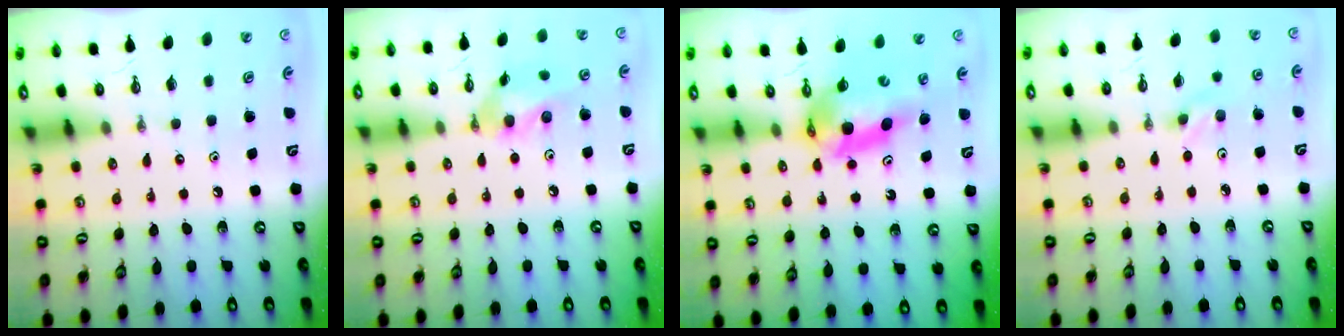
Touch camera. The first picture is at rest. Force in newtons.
{"total": 11.3, "press": 11.1, "slide": 1.8}
{"total": 9.8, "press": 9.8, "slide": 1.0}
{"total": 2.9, "press": 2.6, "slide": 1.4}